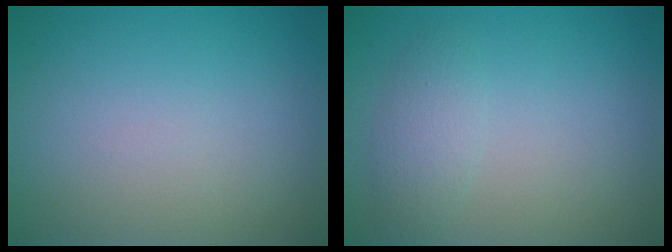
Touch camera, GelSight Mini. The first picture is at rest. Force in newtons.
{"total": 2.0, "press": 2.0, "slide": 0.1}